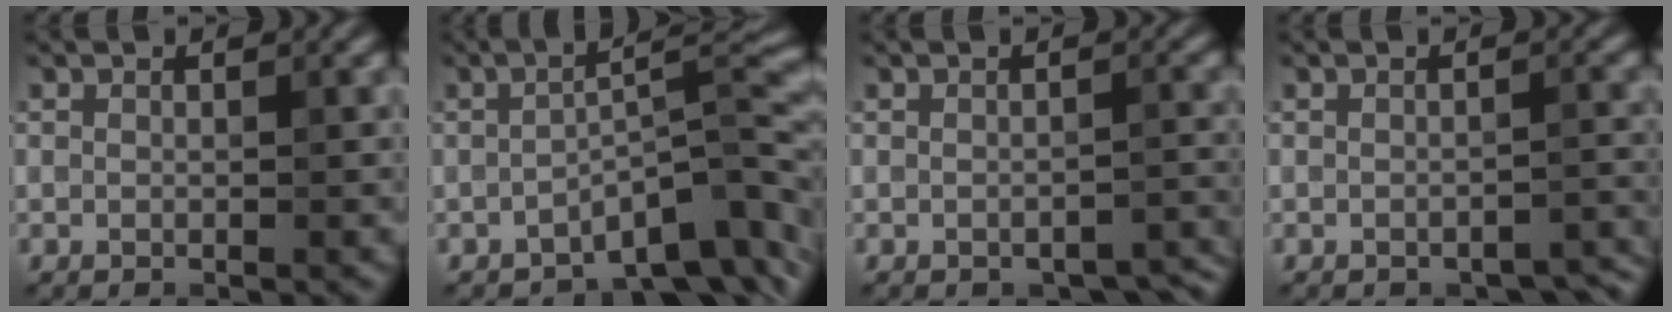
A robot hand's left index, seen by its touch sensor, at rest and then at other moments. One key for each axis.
{"total": 8.1, "fx": -4.3, "fy": 2.5, "fz": 6.4, "tx": -0.084, "ty": 0.007, "tz": -0.072}
{"total": 2.3, "fx": -1.9, "fy": 0.9, "fz": 0.9, "tx": -0.017, "ty": -0.002, "tz": -0.018}
{"total": 2.2, "fx": -2.0, "fy": 0.6, "fz": 0.7, "tx": -0.013, "ty": 0.001, "tz": -0.021}